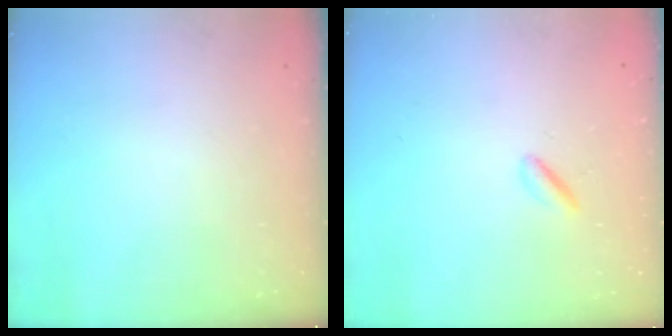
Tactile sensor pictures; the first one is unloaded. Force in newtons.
{"total": 0.9, "press": 0.7, "slide": 0.6}